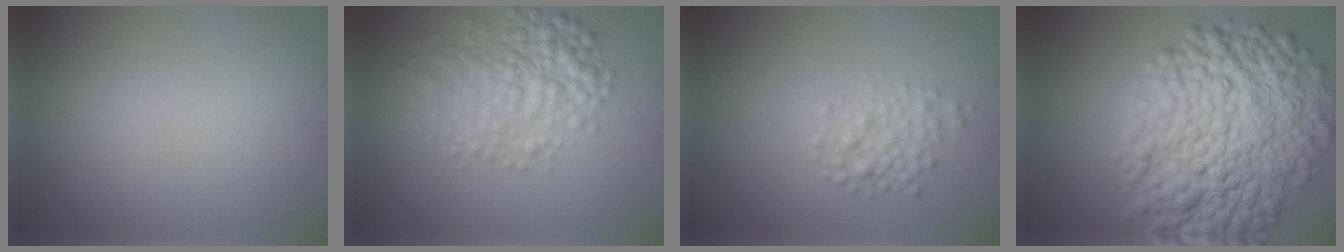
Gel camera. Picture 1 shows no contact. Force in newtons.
{"total": 5.1, "press": 5.1, "slide": 0.1}
{"total": 2.2, "press": 2.2, "slide": 0.1}
{"total": 11.5, "press": 11.5, "slide": 0.2}